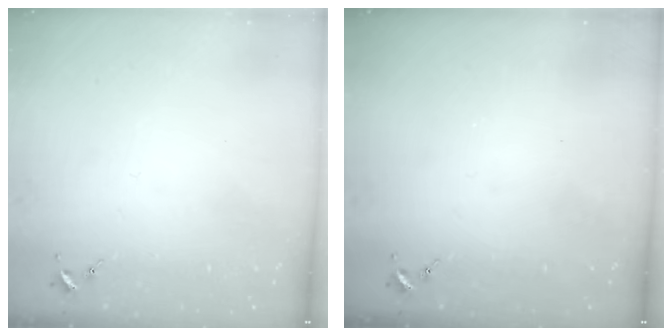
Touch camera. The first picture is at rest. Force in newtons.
{"total": 0.0}